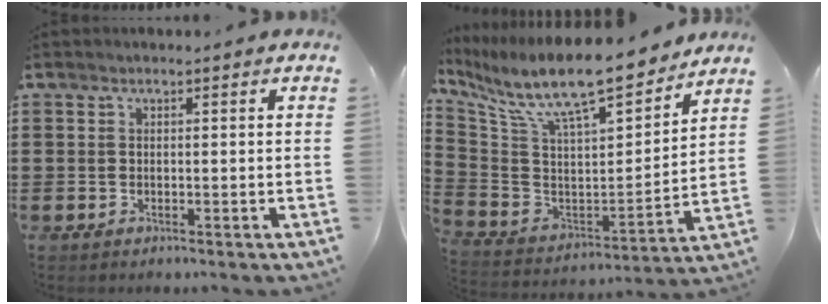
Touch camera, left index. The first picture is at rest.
{"total": 12.7, "force": [10.4, 2.1, 6.9], "torque": [-0.165, -0.073, 0.178]}